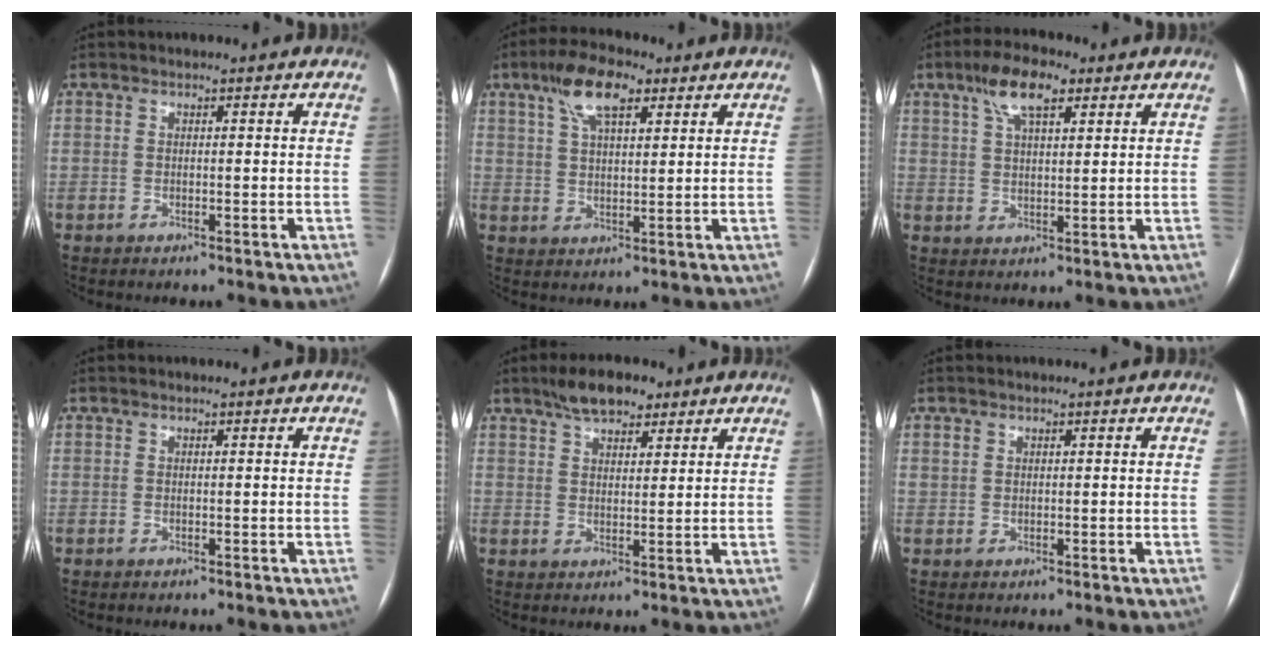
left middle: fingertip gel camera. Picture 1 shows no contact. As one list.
[{"total": 8.3, "force": [4.7, 2.9, 6.2], "torque": [-0.125, 0.019, 0.085]}, {"total": 7.4, "force": [4.2, 2.4, 5.6], "torque": [-0.112, 0.018, 0.076]}, {"total": 0.0}, {"total": 6.6, "force": [4.8, 2.6, 3.6], "torque": [-0.063, 0.013, 0.081]}, {"total": 0.9, "force": [0.5, 0.8, 0.2], "torque": [0.002, 0.006, 0.008]}]